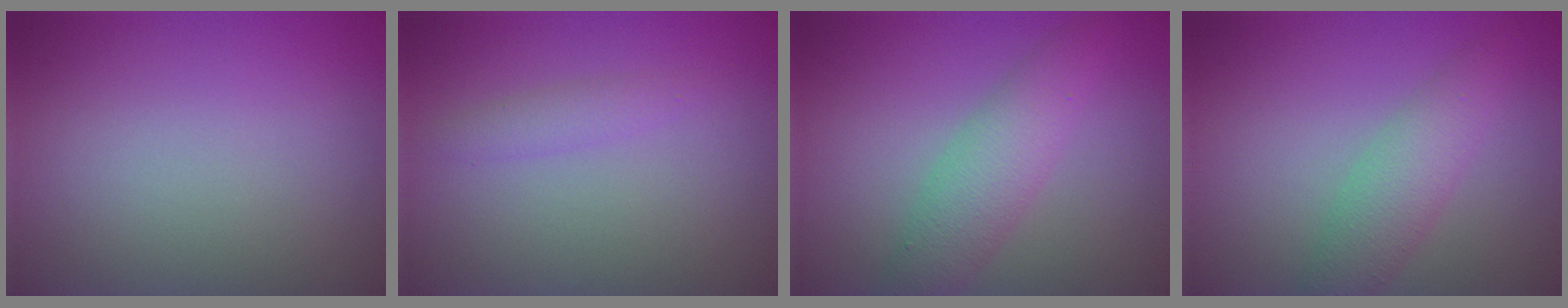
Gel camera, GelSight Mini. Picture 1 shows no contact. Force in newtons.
{"total": 1.3, "press": 1.3, "slide": 0.1}
{"total": 4.3, "press": 4.3, "slide": 0.1}
{"total": 3.7, "press": 3.7, "slide": 0.2}